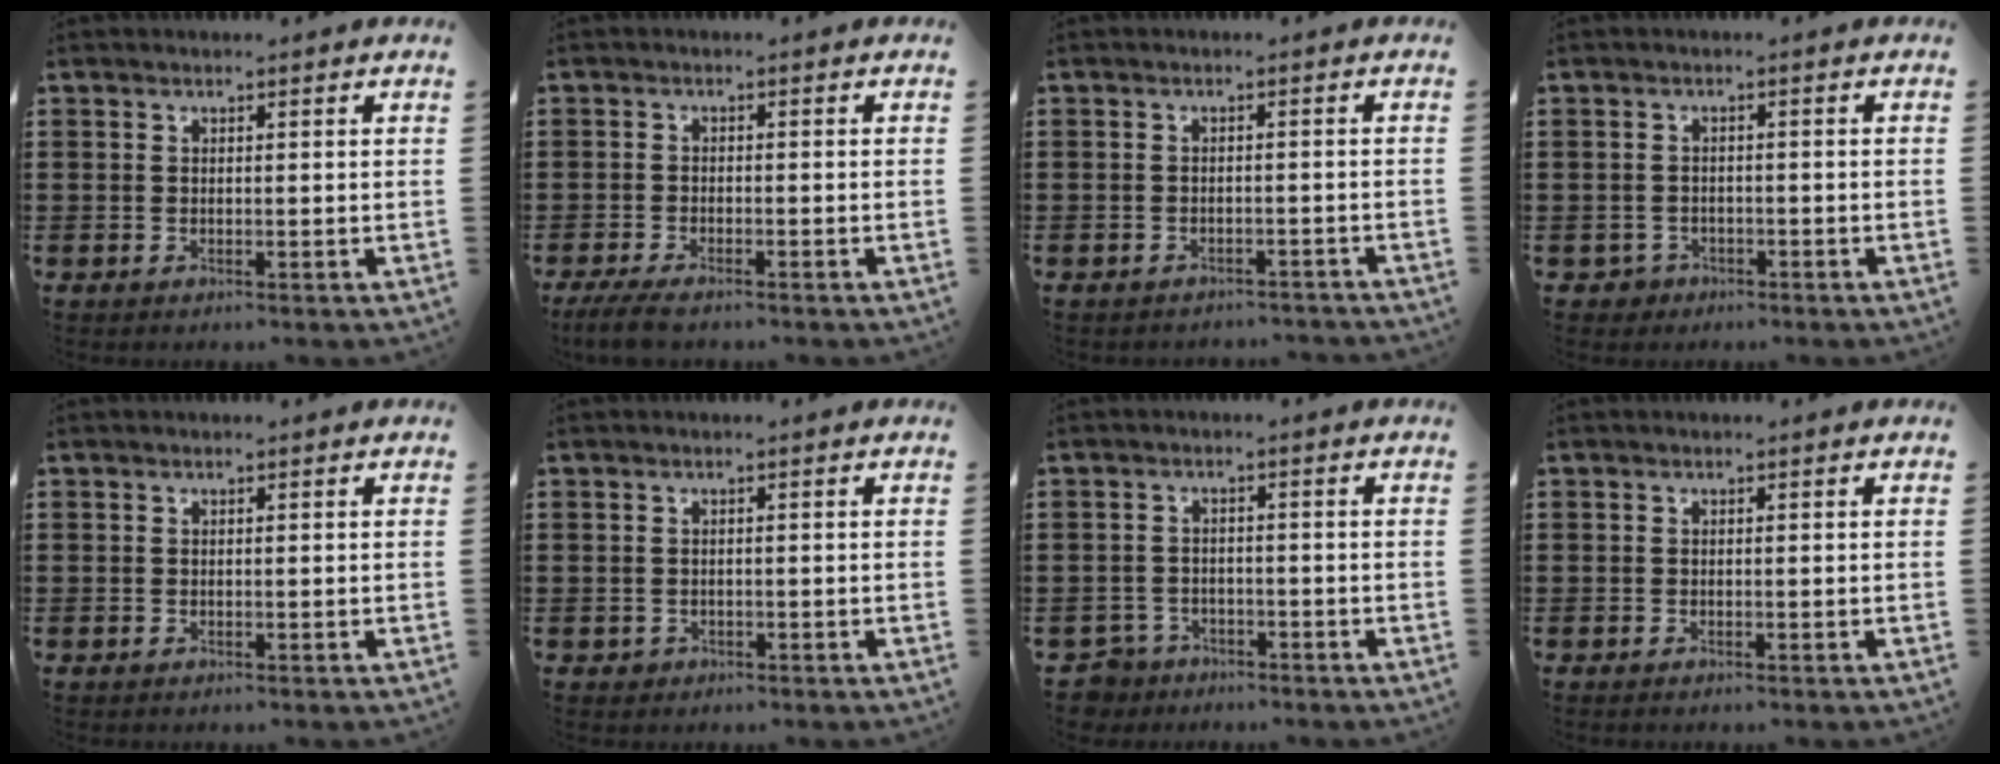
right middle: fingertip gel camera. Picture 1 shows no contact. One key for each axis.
{"total": 2.8, "fx": -2.4, "fy": 0.4, "fz": 1.5, "tx": -0.046, "ty": -0.006, "tz": -0.052}
{"total": 1.5, "fx": -1.5, "fy": 0.1, "fz": 0.1, "tx": -0.008, "ty": -0.001, "tz": -0.032}
{"total": 1.4, "fx": -1.1, "fy": 0.9, "fz": 0.1, "tx": -0.008, "ty": -0.002, "tz": -0.025}
{"total": 0.0}
{"total": 0.5, "fx": -0.3, "fy": 0.4, "fz": 0.1, "tx": -0.005, "ty": 0.003, "tz": -0.006}
{"total": 3.4, "fx": -3.2, "fy": 1.1, "fz": 0.0, "tx": -0.022, "ty": -0.004, "tz": -0.075}
{"total": 0.0}